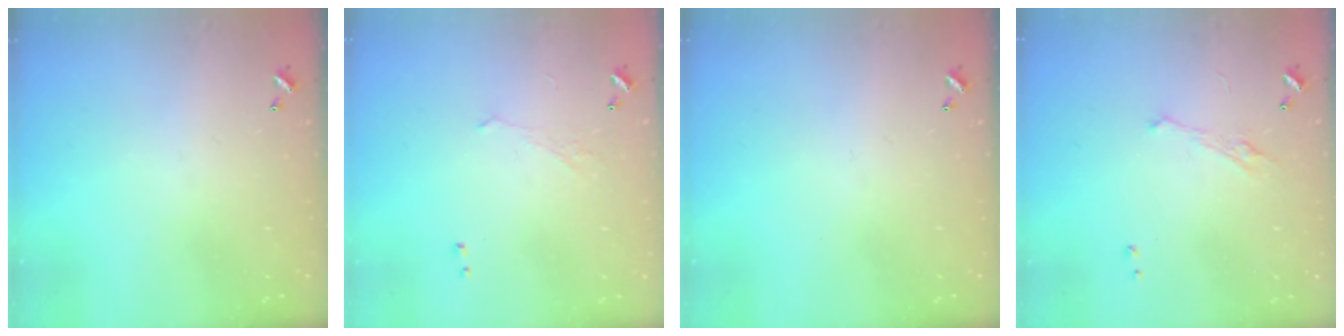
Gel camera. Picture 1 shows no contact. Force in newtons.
{"total": 0.9, "press": 0.7, "slide": 0.5}
{"total": 0.0}
{"total": 2.3, "press": 2.1, "slide": 0.8}